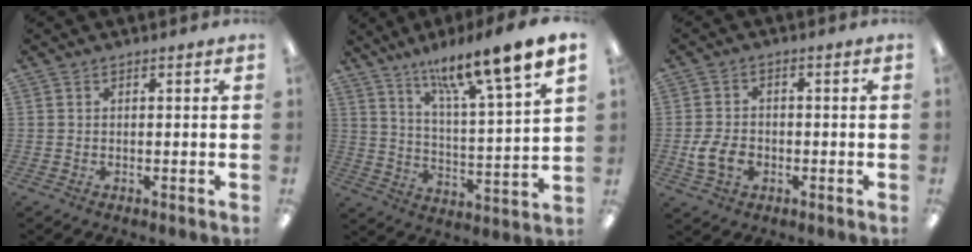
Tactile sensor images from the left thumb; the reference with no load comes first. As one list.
[{"total": 13.4, "force": [11.1, 0.1, 7.4], "torque": [-0.122, -0.087, 0.175]}, {"total": 6.7, "force": [-2.0, 4.9, 4.1], "torque": [-0.076, 0.007, -0.035]}]